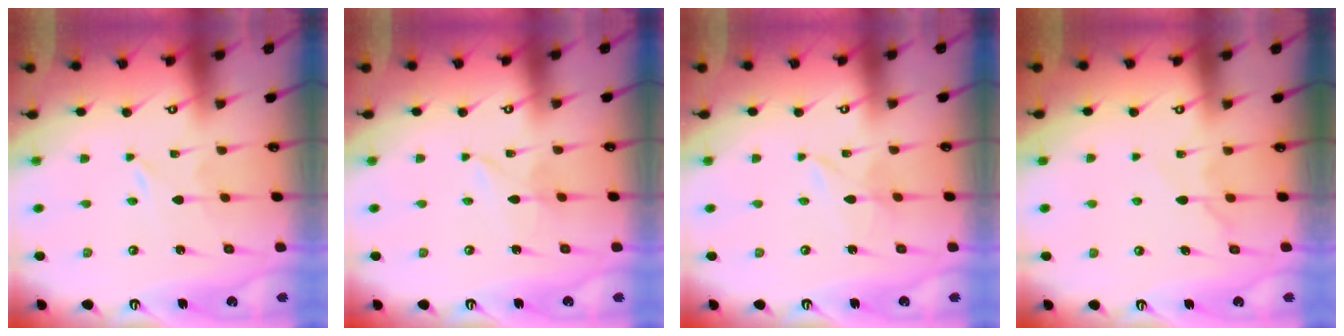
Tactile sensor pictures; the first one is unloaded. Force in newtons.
{"total": 2.3, "press": 2.3, "slide": 0.3}
{"total": 2.6, "press": 2.6, "slide": 0.3}
{"total": 6.7, "press": 6.7, "slide": 0.6}